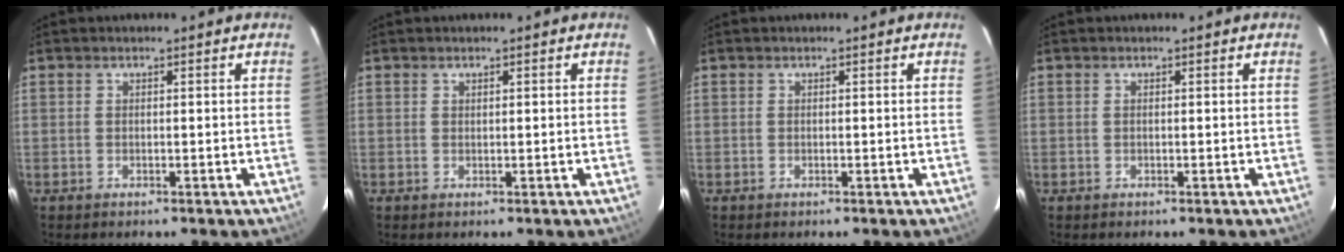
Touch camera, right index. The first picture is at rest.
{"total": 0.0}
{"total": 0.0}
{"total": 0.0}